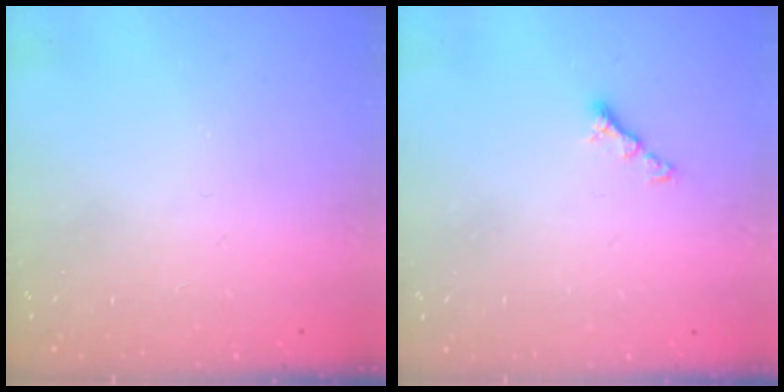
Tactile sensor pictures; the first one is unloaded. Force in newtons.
{"total": 3.9, "press": 3.9, "slide": 0.6}